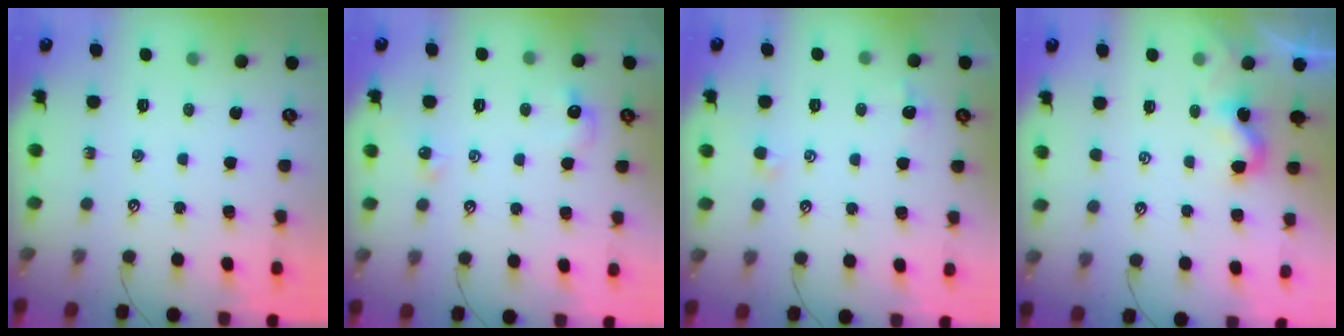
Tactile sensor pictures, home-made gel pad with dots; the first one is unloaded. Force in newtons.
{"total": 3.8, "press": 3.8, "slide": 0.7}
{"total": 0.0}
{"total": 1.1, "press": 1.1, "slide": 0.3}